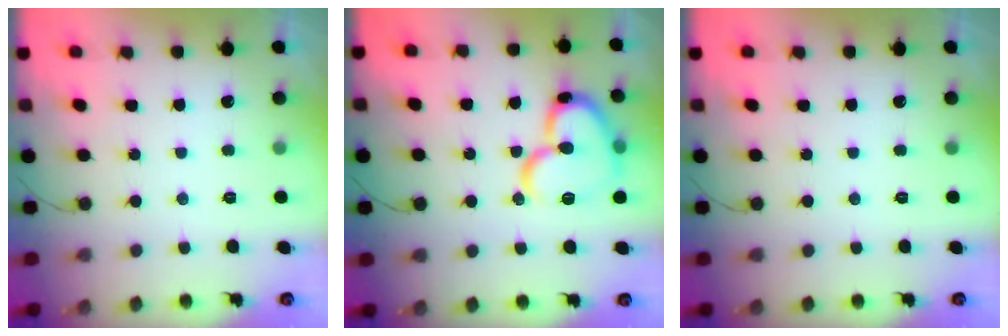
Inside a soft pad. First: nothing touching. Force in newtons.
{"total": 18.4, "press": 18.4, "slide": 1.6}
{"total": 0.0}